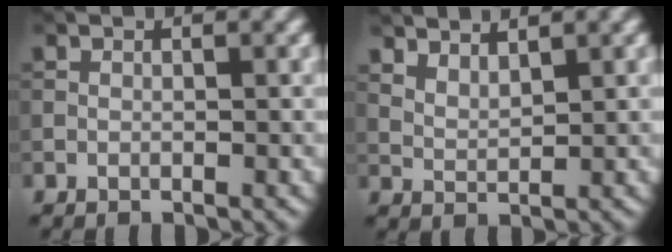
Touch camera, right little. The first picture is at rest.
{"total": 2.7, "force": [2.4, 0.6, 1.1], "torque": [-0.022, -0.003, 0.048]}